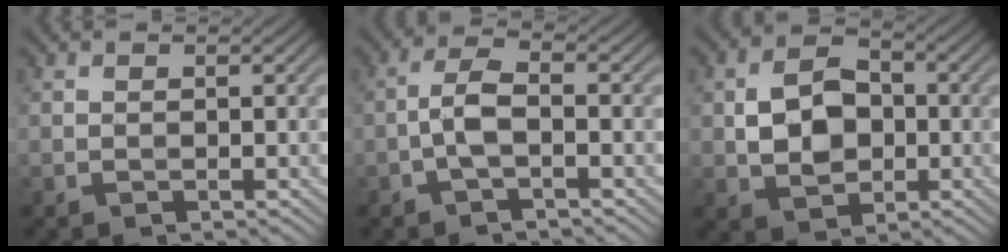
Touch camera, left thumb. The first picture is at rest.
{"total": 3.7, "force": [-1.3, 1.2, 3.2], "torque": [-0.070, 0.008, -0.034]}
{"total": 7.0, "force": [-0.2, 5.2, 4.7], "torque": [-0.088, 0.004, -0.006]}